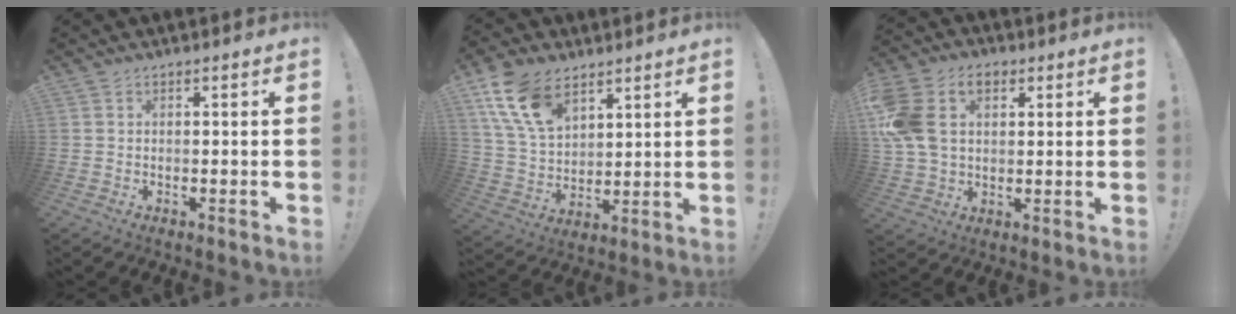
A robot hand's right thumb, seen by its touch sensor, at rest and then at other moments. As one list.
[{"total": 15.1, "force": [8.7, 9.2, 8.2], "torque": [-0.159, -0.036, 0.168]}, {"total": 14.6, "force": [4.6, 10.2, 9.4], "torque": [-0.174, -0.014, 0.088]}]